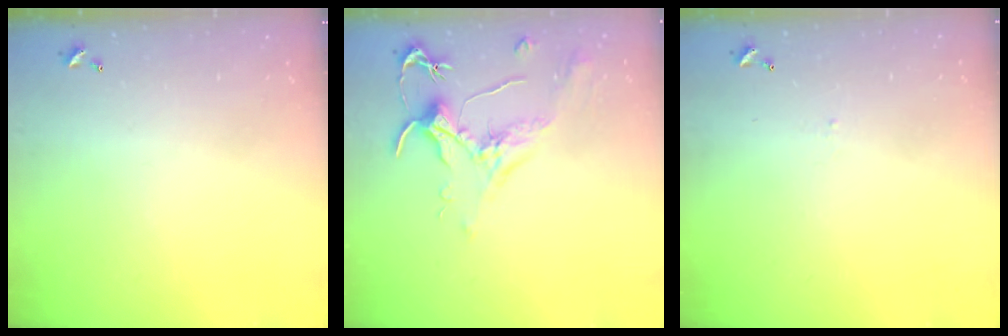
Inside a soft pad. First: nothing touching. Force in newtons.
{"total": 1.8, "press": 1.7, "slide": 0.6}
{"total": 2.1, "press": 2.1, "slide": 0.2}